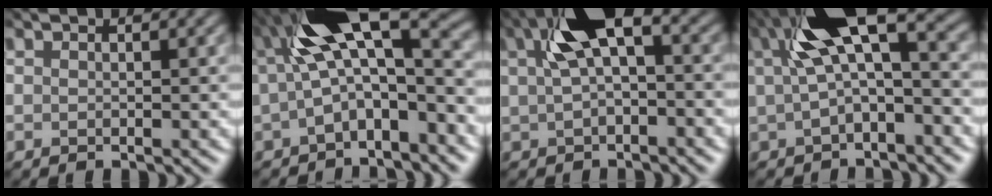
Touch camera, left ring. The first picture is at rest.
{"total": 8.8, "force": [0.8, 3.3, 8.1], "torque": [-0.139, 0.012, 0.006]}
{"total": 5.8, "force": [1.4, 2.6, 4.9], "torque": [-0.104, 0.010, 0.024]}
{"total": 7.3, "force": [1.9, 2.6, 6.5], "torque": [-0.123, 0.007, 0.028]}